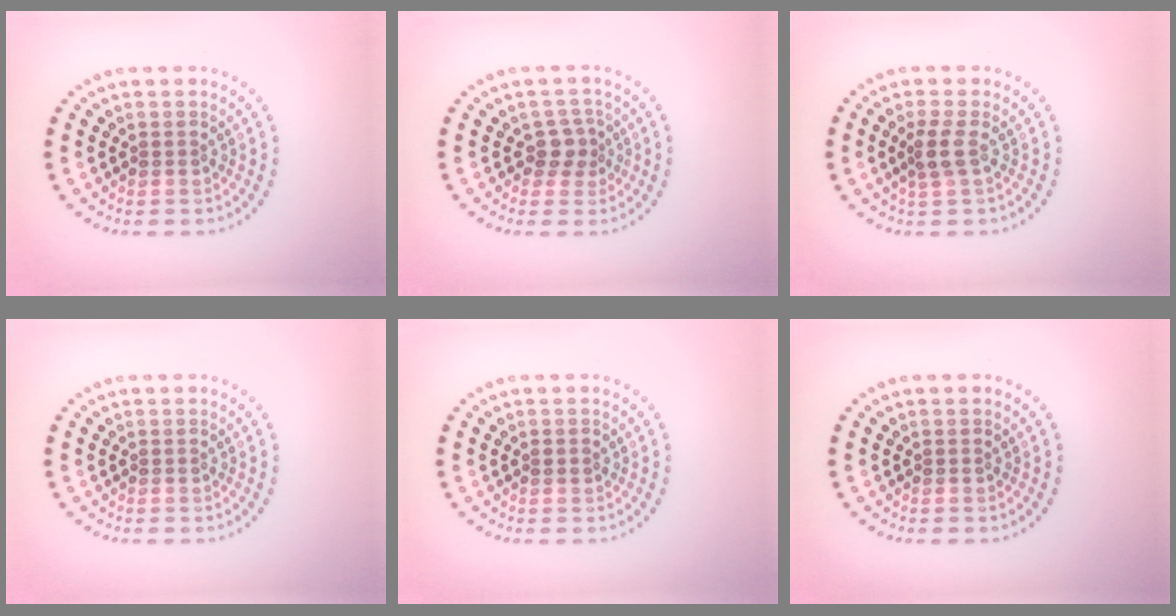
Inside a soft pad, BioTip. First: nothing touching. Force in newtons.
{"total": 2.1, "press": 1.7, "slide": 1.2}
{"total": 1.8, "press": 1.6, "slide": 0.8}
{"total": 0.0}
{"total": 0.7, "press": 0.7, "slide": 0.0}
{"total": 0.0}